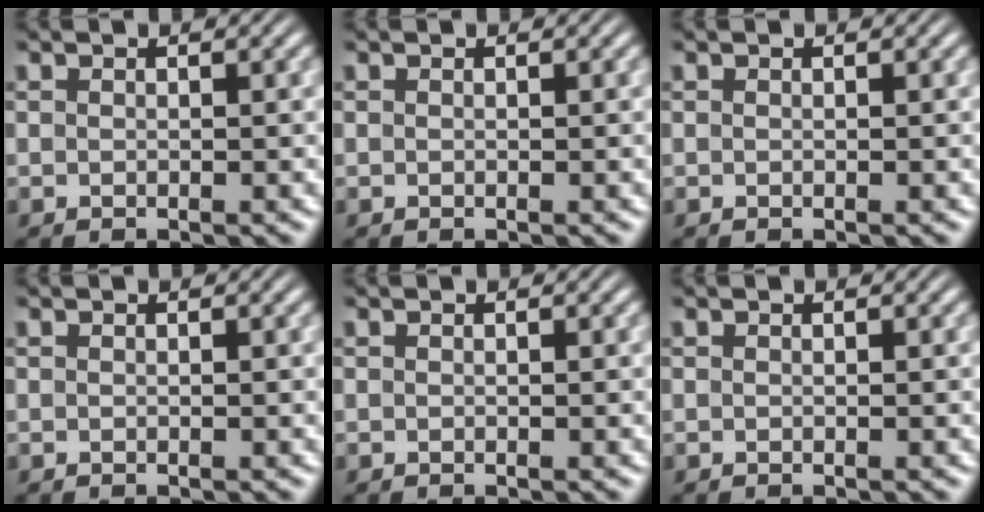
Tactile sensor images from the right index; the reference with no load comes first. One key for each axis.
{"total": 0.0}
{"total": 0.0}
{"total": 0.0}
{"total": 0.0}
{"total": 0.0}